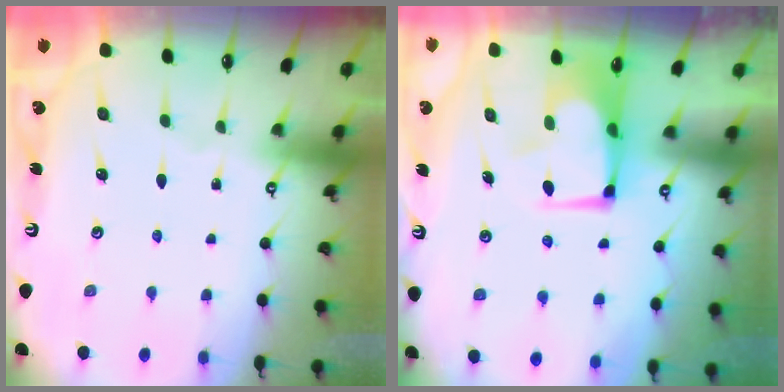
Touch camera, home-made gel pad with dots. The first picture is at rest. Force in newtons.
{"total": 2.6, "press": 2.5, "slide": 0.6}